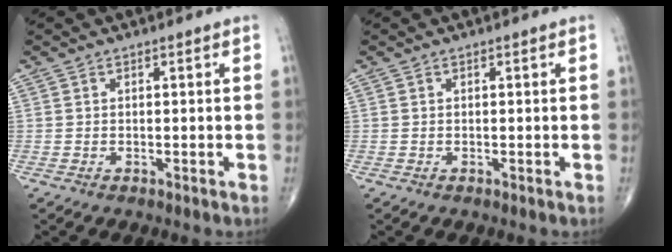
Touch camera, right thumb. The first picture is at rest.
{"total": 0.0}